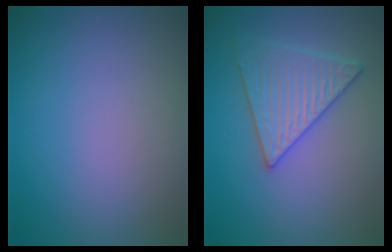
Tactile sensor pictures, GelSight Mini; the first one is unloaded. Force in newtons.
{"total": 3.9, "press": 3.6, "slide": 1.3}